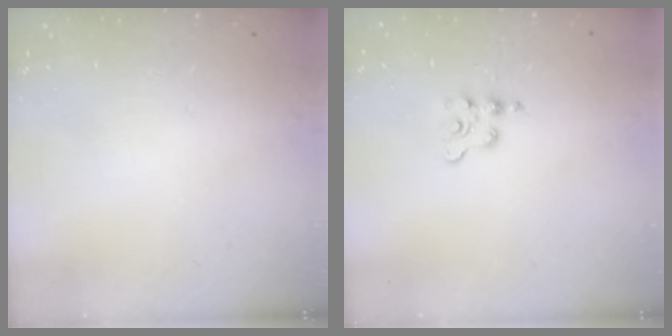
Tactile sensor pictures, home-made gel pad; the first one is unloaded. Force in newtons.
{"total": 3.2, "press": 3.2, "slide": 0.4}